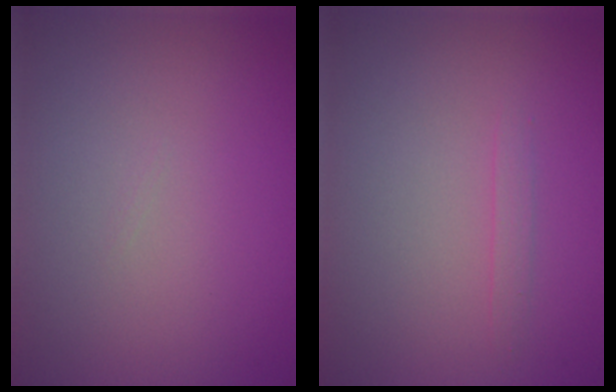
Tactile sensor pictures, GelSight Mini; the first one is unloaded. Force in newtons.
{"total": 0.8, "press": 0.8, "slide": 0.1}